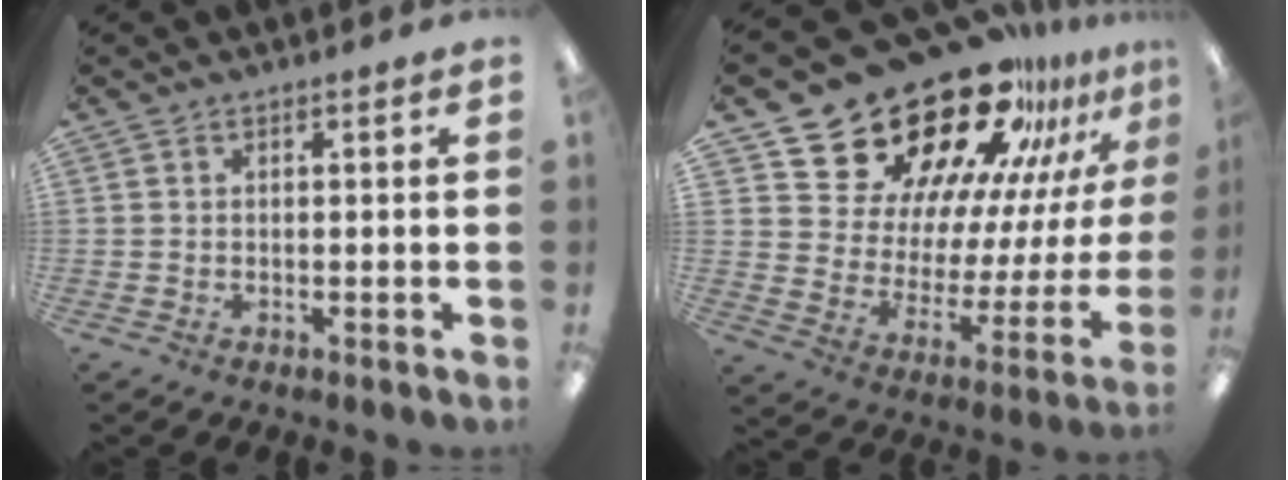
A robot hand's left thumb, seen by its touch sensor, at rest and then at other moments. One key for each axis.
{"total": 28.5, "fx": 23.8, "fy": 12.3, "fz": 9.8, "tx": -0.152, "ty": -0.183, "tz": 0.431}